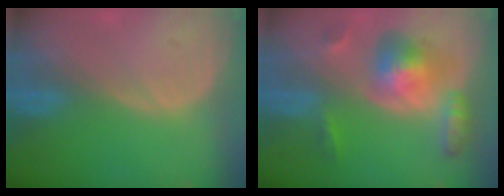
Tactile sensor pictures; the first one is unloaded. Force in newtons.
{"total": 7.9, "press": 7.9, "slide": 0.5}